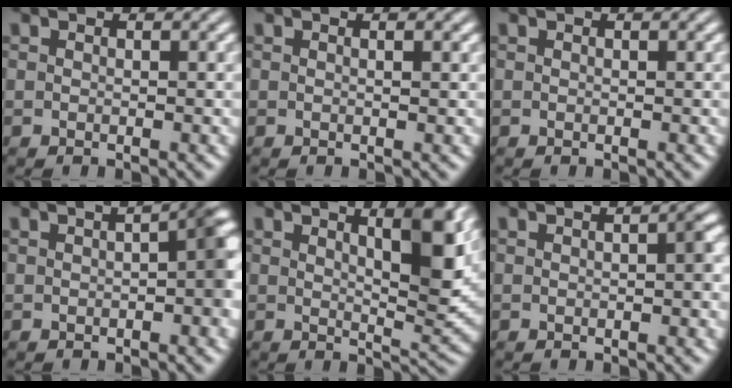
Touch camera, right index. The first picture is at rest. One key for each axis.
{"total": 0.7, "fx": 0.1, "fy": -0.4, "fz": 0.5, "tx": -0.006, "ty": -0.001, "tz": 0.003}
{"total": 0.0}
{"total": 4.2, "fx": 0.1, "fy": 1.1, "fz": 4.1, "tx": -0.031, "ty": 0.015, "tz": -0.003}
{"total": 5.9, "fx": 2.2, "fy": -0.2, "fz": 5.4, "tx": -0.054, "ty": -0.003, "tz": 0.041}
{"total": 1.0, "fx": -0.2, "fy": -0.1, "fz": 1.0, "tx": -0.008, "ty": 0.003, "tz": -0.002}